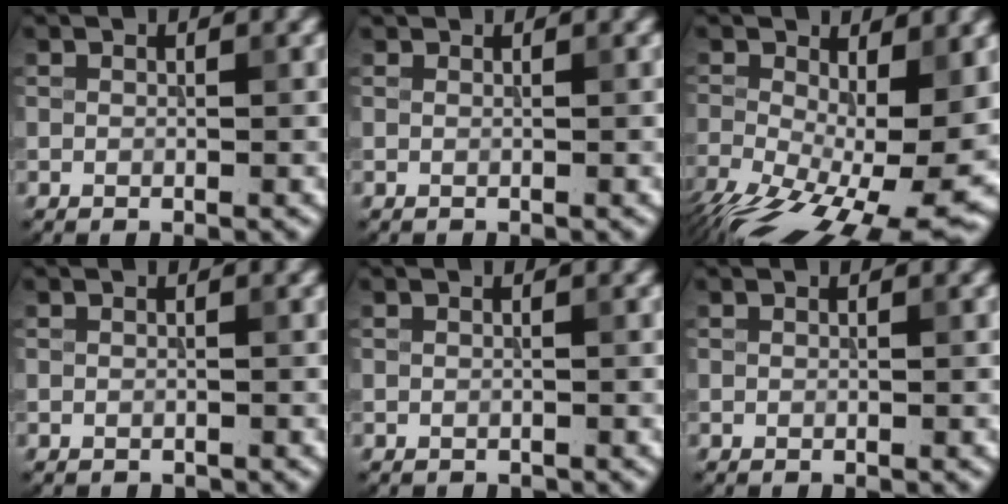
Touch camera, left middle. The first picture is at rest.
{"total": 0.6, "force": [0.6, 0.1, 0.0], "torque": [-0.004, -0.002, 0.009]}
{"total": 15.3, "force": [-4.3, 6.8, 13.0], "torque": [-0.230, -0.037, -0.054]}
{"total": 0.0}
{"total": 0.0}
{"total": 0.0}